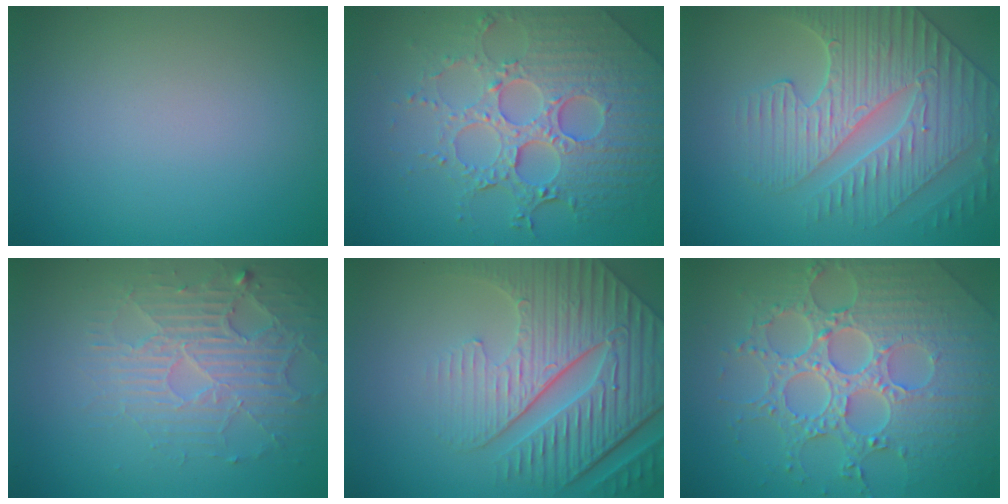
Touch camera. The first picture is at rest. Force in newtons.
{"total": 8.1, "press": 5.8, "slide": 5.6}
{"total": 5.6, "press": 5.2, "slide": 2.2}
{"total": 4.0, "press": 3.6, "slide": 1.7}
{"total": 8.6, "press": 6.4, "slide": 5.7}
{"total": 8.4, "press": 6.2, "slide": 5.7}